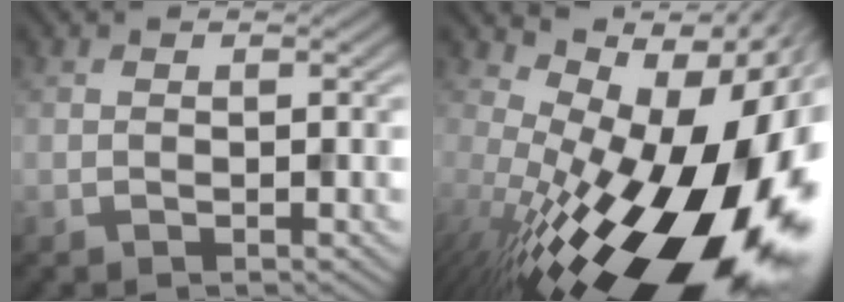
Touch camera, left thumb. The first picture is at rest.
{"total": 20.2, "force": [-3.4, 9.2, 17.7], "torque": [-0.266, -0.040, -0.047]}